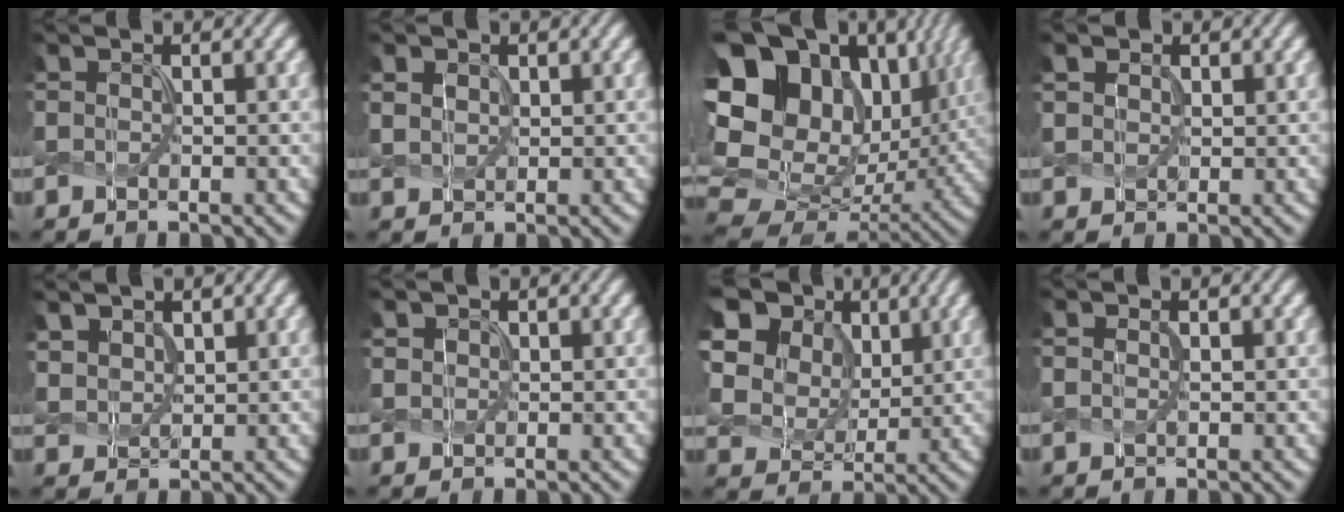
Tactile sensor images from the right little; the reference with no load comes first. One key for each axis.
{"total": 1.2, "fx": 0.5, "fy": 1.0, "fz": 0.4, "tx": -0.011, "ty": -0.004, "tz": 0.016}
{"total": 22.2, "fx": 6.8, "fy": 16.9, "fz": 12.7, "tx": -0.303, "ty": 0.032, "tz": 0.140}
{"total": 1.5, "fx": 0.7, "fy": 1.2, "fz": 0.6, "tx": -0.015, "ty": -0.002, "tz": 0.016}
{"total": 3.2, "fx": 2.0, "fy": 2.1, "fz": 1.4, "tx": -0.047, "ty": -0.002, "tz": 0.045}
{"total": 0.7, "fx": 0.3, "fy": 0.6, "fz": -0.2, "tx": 0.006, "ty": -0.003, "tz": 0.009}
{"total": 13.1, "fx": 4.6, "fy": 10.4, "fz": 6.6, "tx": -0.165, "ty": 0.031, "tz": 0.093}
{"total": 0.5, "fx": -0.1, "fy": 0.2, "fz": 0.5, "tx": -0.008, "ty": -0.003, "tz": 0.000}